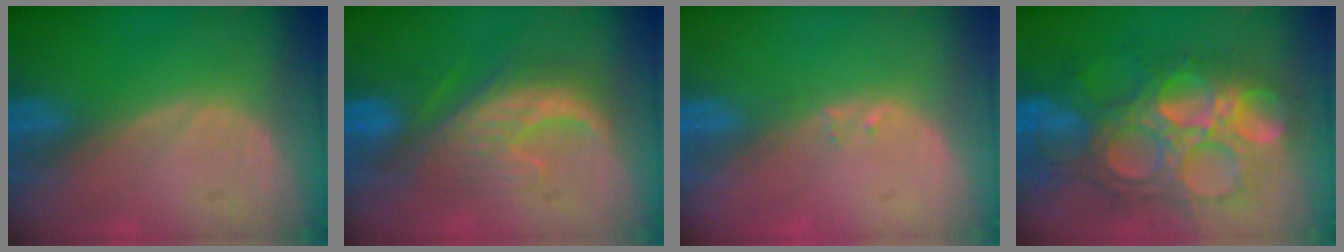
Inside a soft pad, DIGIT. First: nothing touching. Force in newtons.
{"total": 8.5, "press": 8.3, "slide": 1.6}
{"total": 0.6, "press": 0.6, "slide": 0.2}
{"total": 13.6, "press": 13.5, "slide": 1.5}